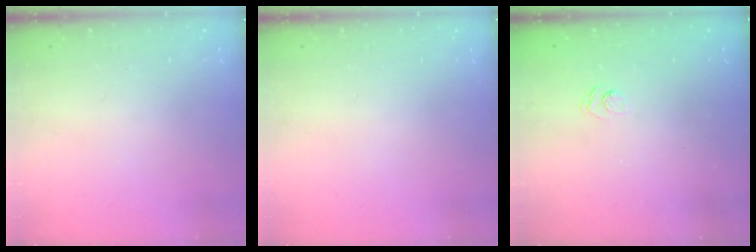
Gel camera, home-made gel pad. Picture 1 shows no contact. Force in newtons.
{"total": 0.0}
{"total": 2.4, "press": 2.0, "slide": 1.3}